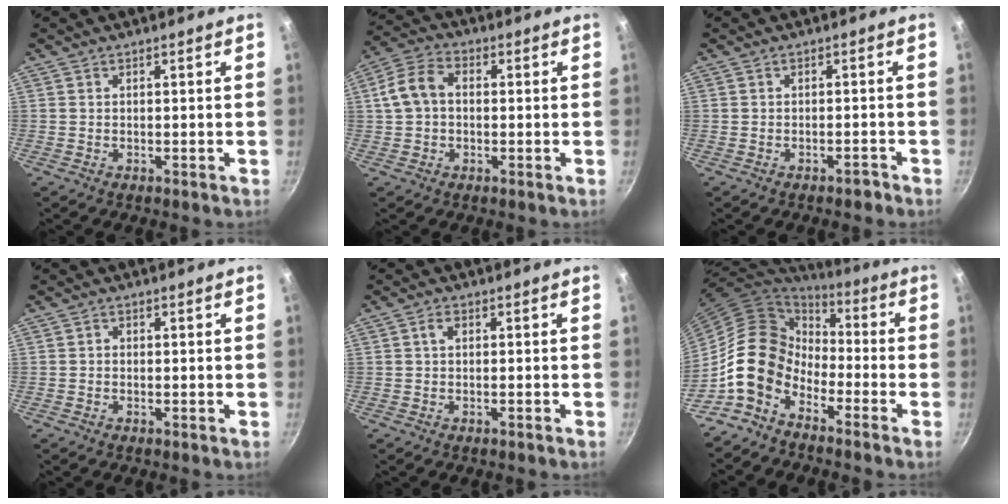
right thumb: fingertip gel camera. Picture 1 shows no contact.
{"total": 7.8, "force": [0.5, 5.5, 5.5], "torque": [-0.101, 0.025, 0.000]}
{"total": 1.4, "force": [-1.2, 0.3, 0.5], "torque": [-0.003, 0.016, -0.009]}
{"total": 0.6, "force": [-0.1, 0.5, 0.3], "torque": [-0.004, 0.005, -0.002]}
{"total": 1.3, "force": [0.0, 0.7, 1.1], "torque": [-0.026, 0.007, -0.004]}
{"total": 11.6, "force": [-6.1, 8.0, 5.7], "torque": [-0.064, 0.059, -0.130]}